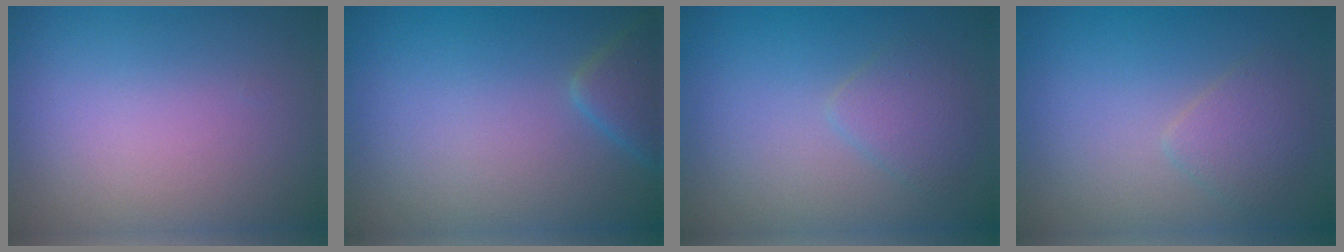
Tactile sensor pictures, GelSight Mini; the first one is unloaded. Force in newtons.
{"total": 2.3, "press": 2.2, "slide": 0.2}
{"total": 1.9, "press": 1.9, "slide": 0.1}
{"total": 1.8, "press": 1.8, "slide": 0.0}